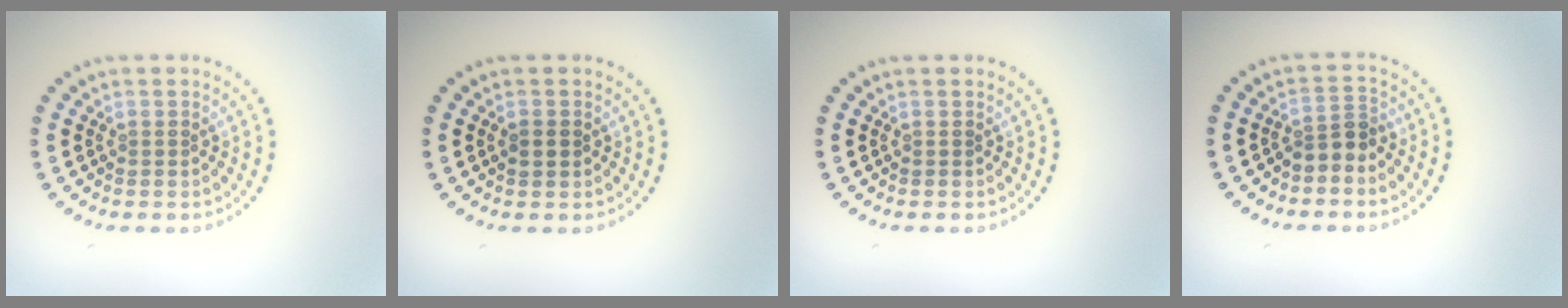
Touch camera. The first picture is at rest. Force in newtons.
{"total": 1.4, "press": 1.4, "slide": 0.2}
{"total": 0.0}
{"total": 2.2, "press": 1.7, "slide": 1.4}